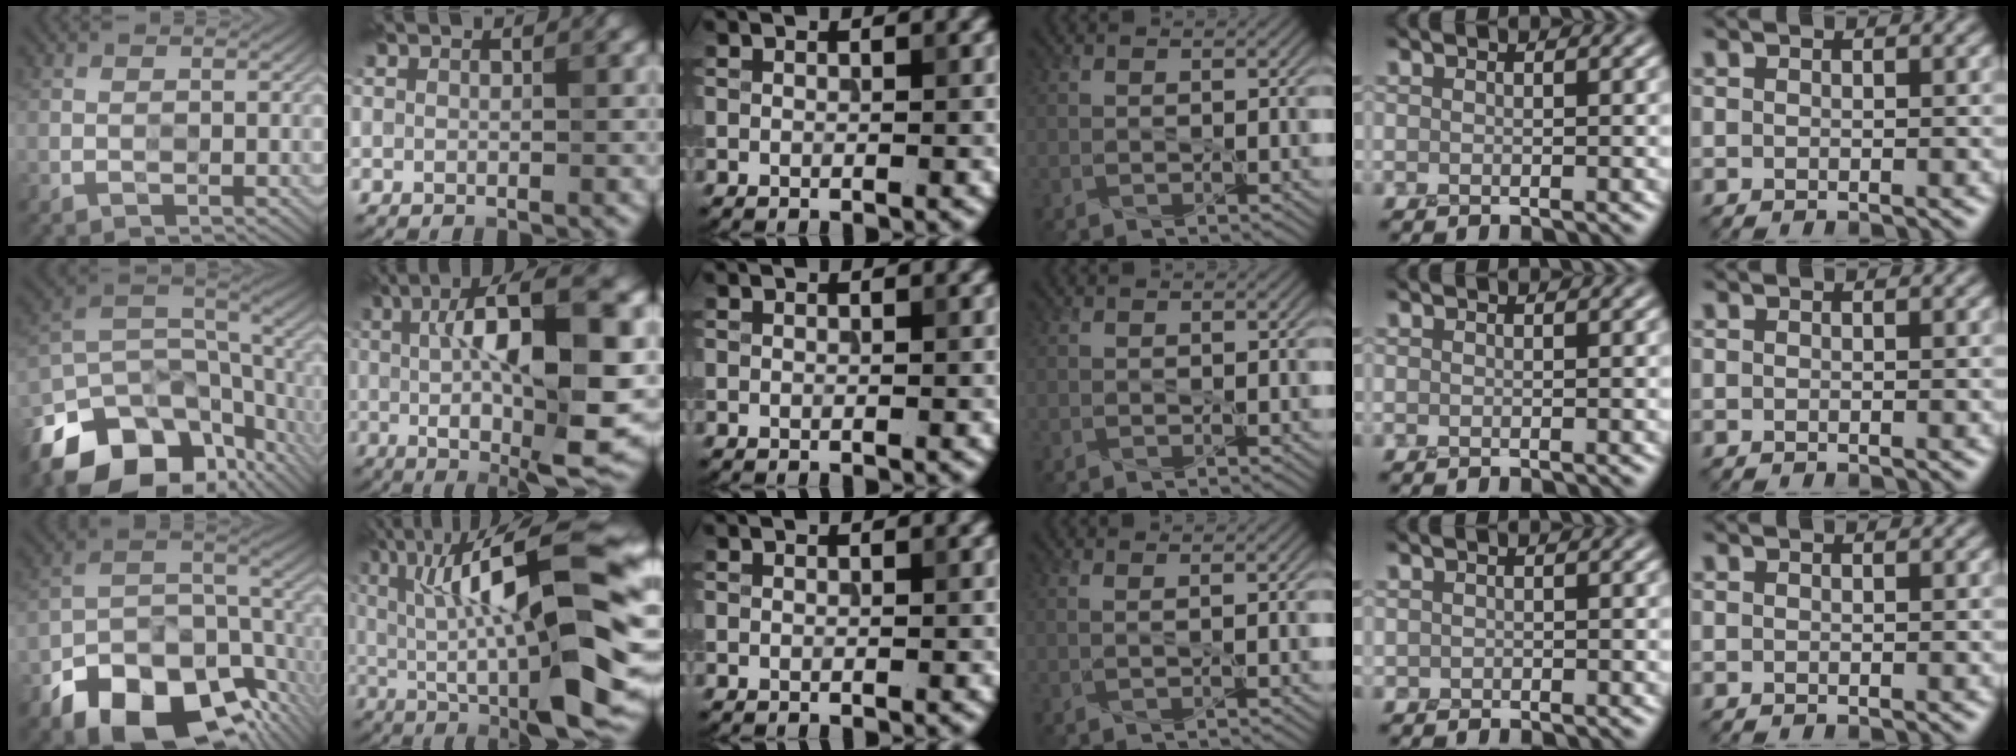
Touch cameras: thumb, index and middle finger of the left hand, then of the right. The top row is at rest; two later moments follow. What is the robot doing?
{"motion": "peel", "object": "tape"}